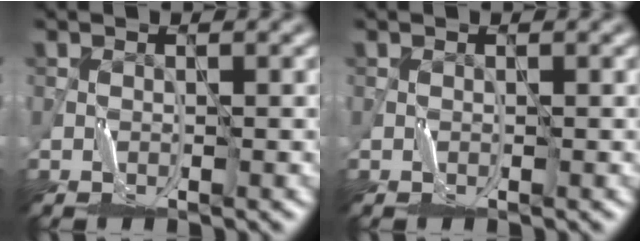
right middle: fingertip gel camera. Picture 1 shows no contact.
{"total": 0.0}